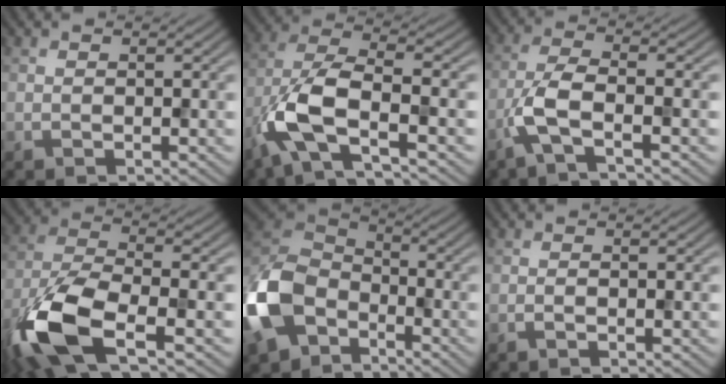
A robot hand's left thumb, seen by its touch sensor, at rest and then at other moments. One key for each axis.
{"total": 9.8, "fx": -4.4, "fy": 3.5, "fz": 8.1, "tx": -0.173, "ty": 0.002, "tz": -0.099}
{"total": 5.2, "fx": -2.4, "fy": 1.1, "fz": 4.4, "tx": -0.096, "ty": 0.003, "tz": -0.064}
{"total": 13.0, "fx": -6.2, "fy": 5.2, "fz": 10.2, "tx": -0.232, "ty": -0.030, "tz": -0.135}
{"total": 14.7, "fx": -6.3, "fy": 9.9, "fz": 8.9, "tx": -0.240, "ty": -0.031, "tz": -0.134}
{"total": 0.6, "fx": -0.3, "fy": 0.0, "fz": 0.5, "tx": -0.011, "ty": 0.000, "tz": -0.007}